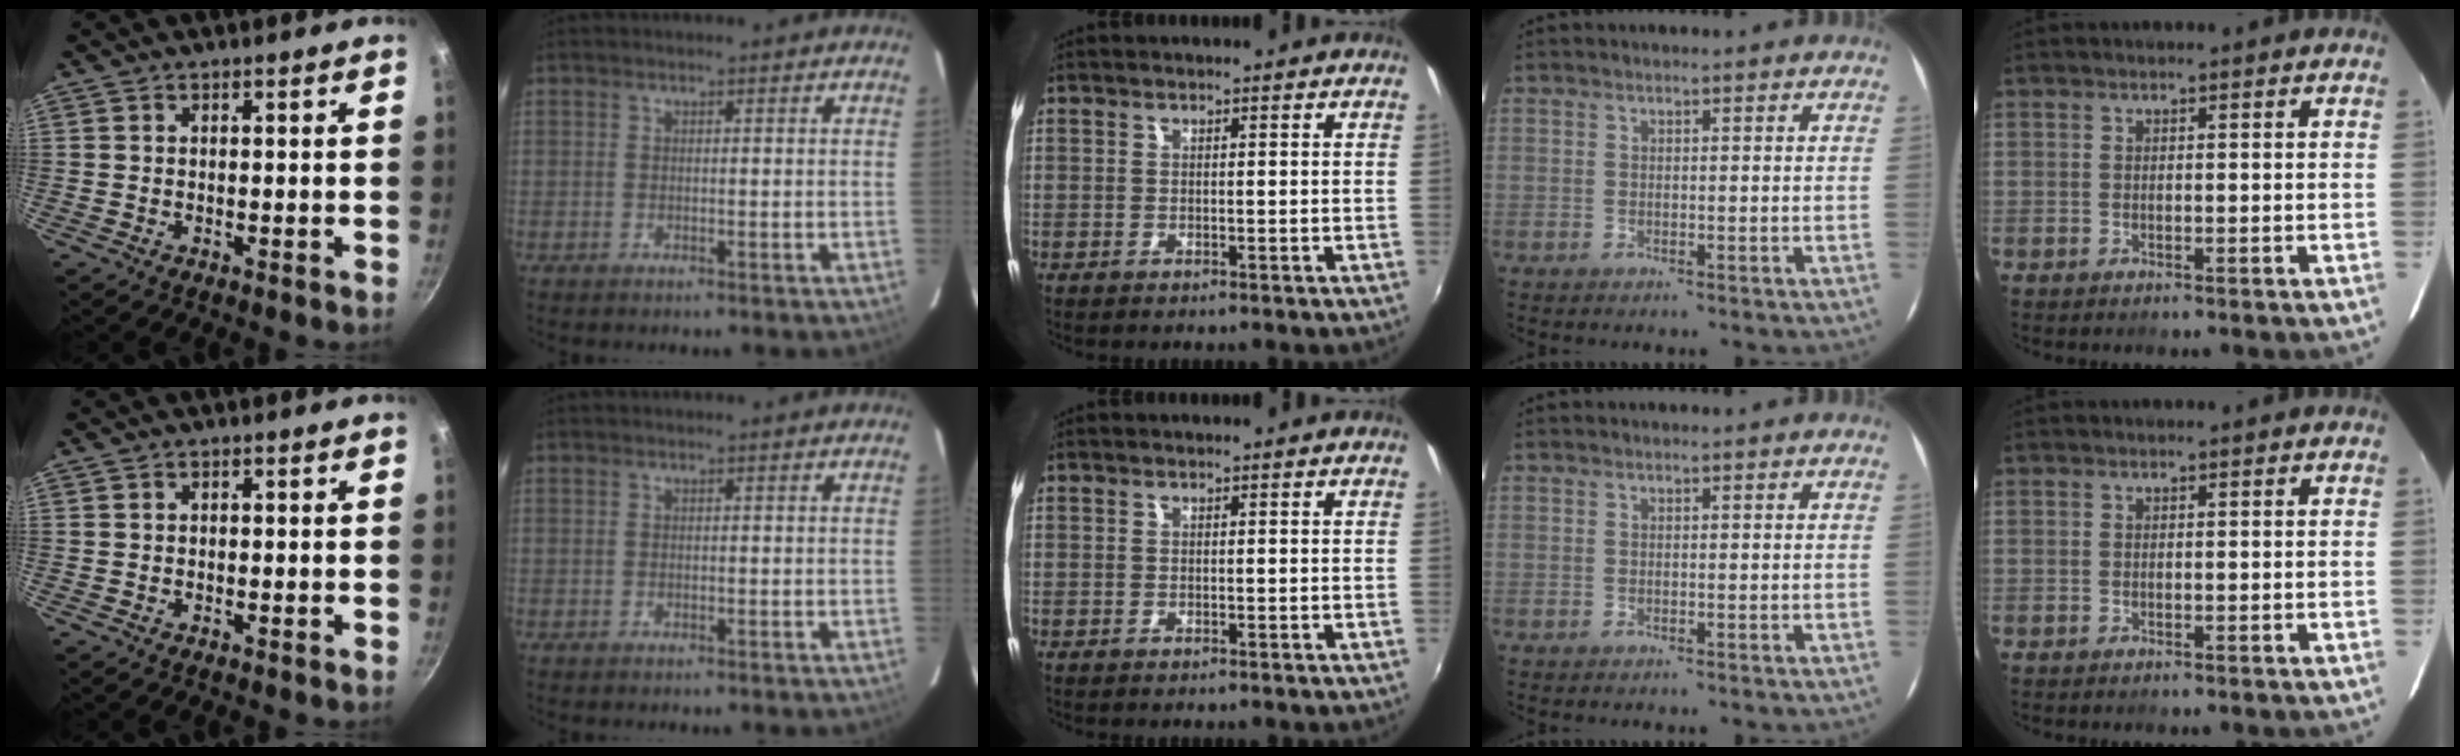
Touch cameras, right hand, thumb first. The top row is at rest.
{}